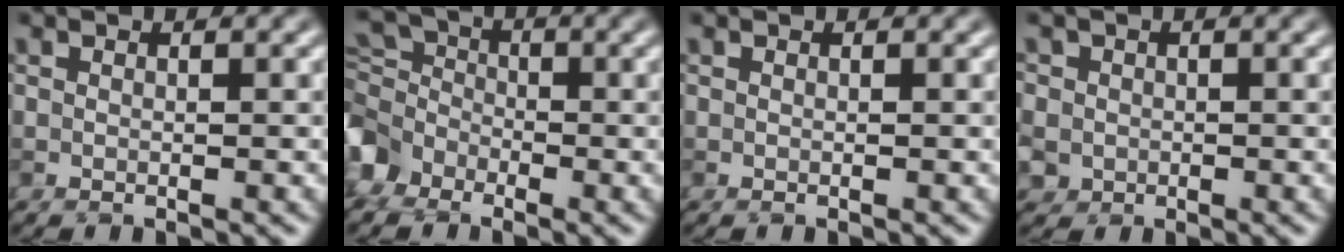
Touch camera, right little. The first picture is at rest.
{"total": 4.2, "force": [-2.1, 3.0, 2.0], "torque": [-0.042, 0.008, -0.064]}
{"total": 0.0}
{"total": 4.4, "force": [-0.8, 4.0, 1.6], "torque": [-0.037, 0.007, -0.035]}